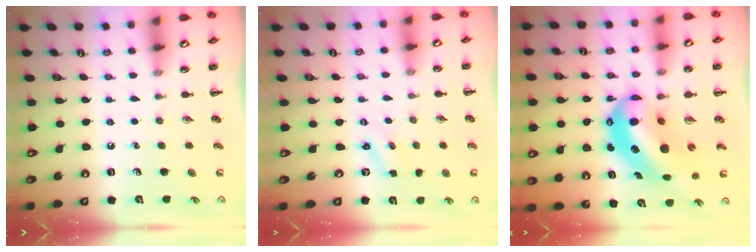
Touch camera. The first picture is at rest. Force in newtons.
{"total": 0.9, "press": 0.8, "slide": 0.3}
{"total": 12.0, "press": 11.6, "slide": 3.1}